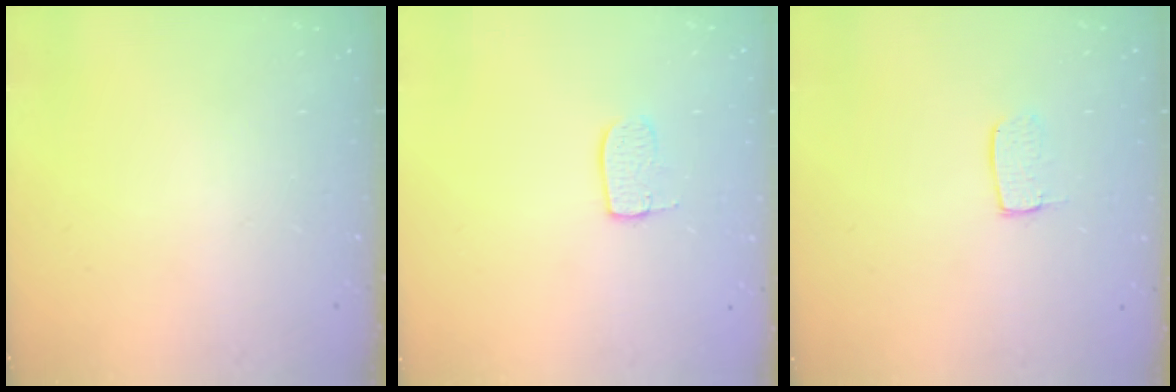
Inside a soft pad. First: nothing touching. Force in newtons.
{"total": 7.1, "press": 7.0, "slide": 0.4}
{"total": 5.2, "press": 5.1, "slide": 0.5}